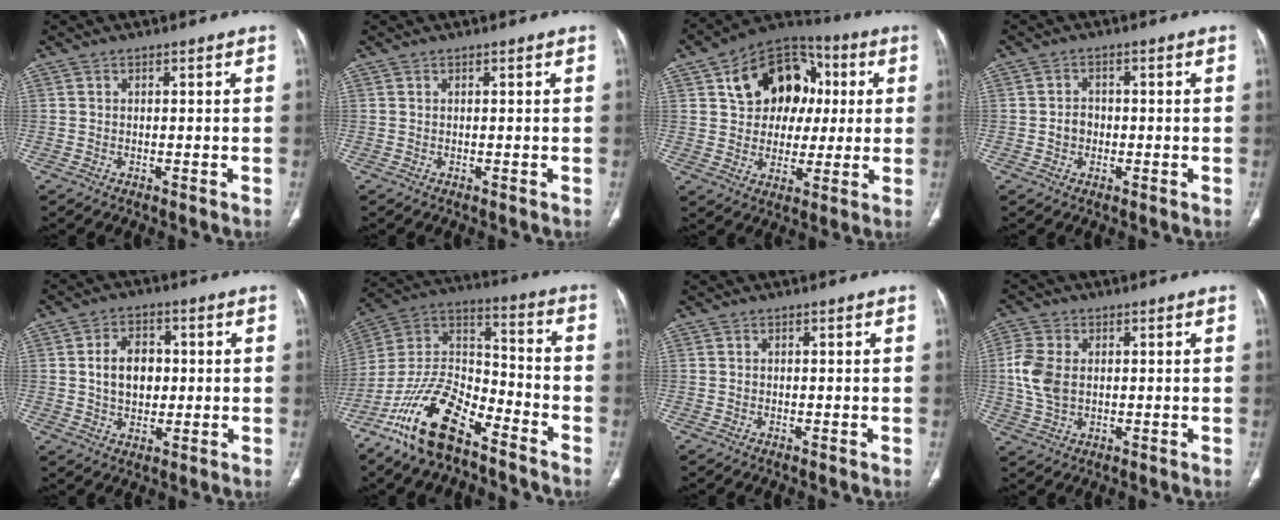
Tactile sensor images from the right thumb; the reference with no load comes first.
{"total": 0.0}
{"total": 18.0, "force": [4.4, 13.5, 11.0], "torque": [-0.123, 0.020, 0.069]}
{"total": 2.9, "force": [-0.6, 2.5, 1.3], "torque": [-0.008, 0.011, -0.012]}
{"total": 8.4, "force": [0.6, 6.1, 5.7], "torque": [-0.069, 0.009, 0.010]}
{"total": 18.0, "force": [-12.1, 7.5, 11.0], "torque": [-0.194, 0.078, -0.225]}
{"total": 0.0}
{"total": 7.9, "force": [0.5, 5.6, 5.6], "torque": [-0.123, 0.005, 0.013]}